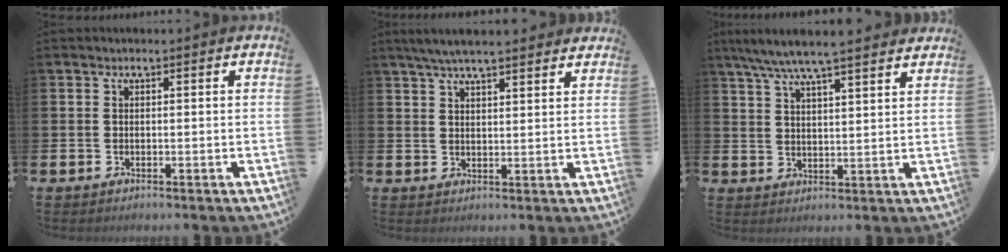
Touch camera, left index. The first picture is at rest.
{"total": 5.3, "force": [4.9, 0.7, 1.9], "torque": [-0.044, -0.014, 0.088]}
{"total": 7.1, "force": [6.6, 0.4, 2.7], "torque": [-0.065, -0.027, 0.117]}